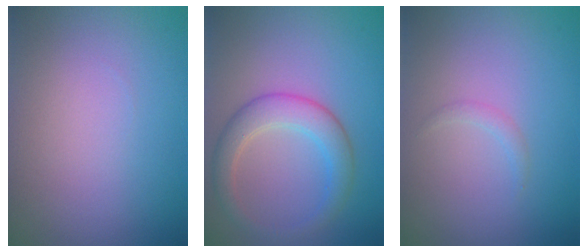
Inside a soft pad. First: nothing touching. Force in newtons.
{"total": 3.7, "press": 3.7, "slide": 0.0}
{"total": 0.7, "press": 0.7, "slide": 0.1}